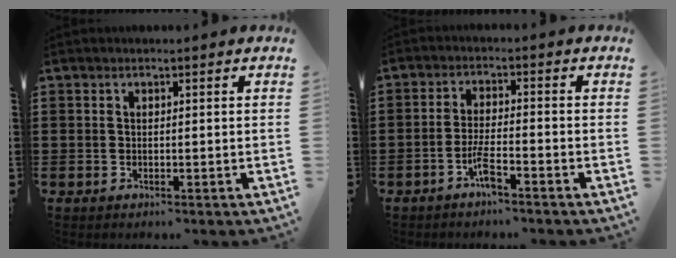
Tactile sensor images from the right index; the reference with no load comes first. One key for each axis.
{"total": 4.3, "fx": -2.7, "fy": 0.5, "fz": 3.3, "tx": -0.078, "ty": -0.005, "tz": -0.055}